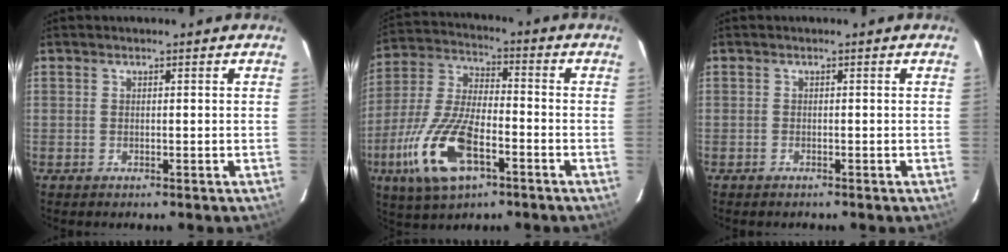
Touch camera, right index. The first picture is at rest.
{"total": 17.1, "force": [-7.6, 7.1, 13.5], "torque": [-0.301, -0.018, -0.145]}
{"total": 0.7, "force": [-0.6, 0.3, 0.1], "torque": [-0.002, 0.003, -0.010]}